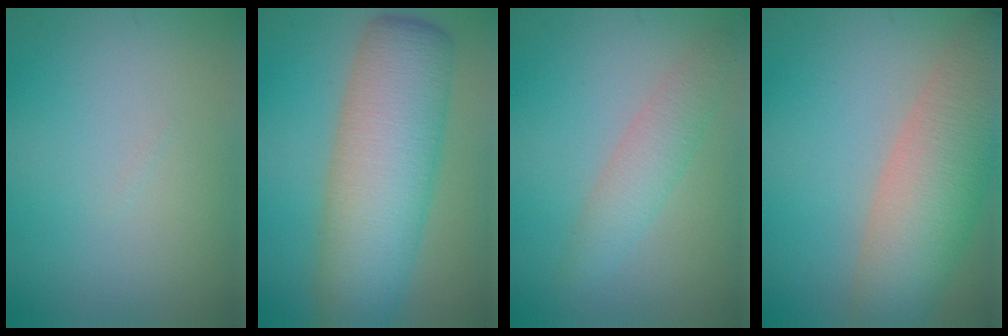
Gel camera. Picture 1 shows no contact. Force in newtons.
{"total": 10.8, "press": 10.8, "slide": 0.3}
{"total": 2.8, "press": 2.8, "slide": 0.0}
{"total": 8.8, "press": 8.8, "slide": 0.8}